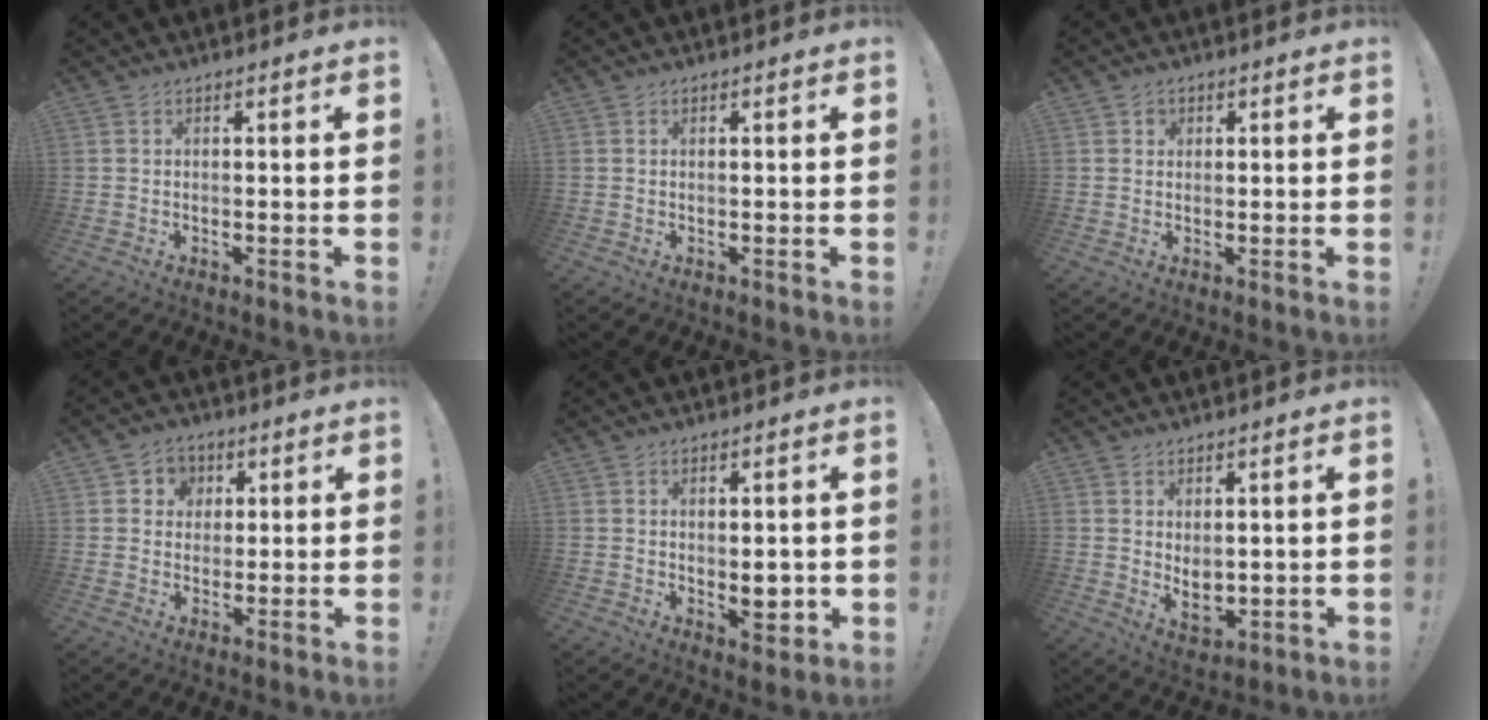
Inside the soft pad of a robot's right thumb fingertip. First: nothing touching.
{"total": 0.0}
{"total": 1.5, "force": [0.6, 1.4, 0.2], "torque": [-0.001, -0.001, 0.010]}
{"total": 5.5, "force": [1.1, 5.3, 1.1], "torque": [-0.018, -0.003, 0.023]}
{"total": 4.9, "force": [0.1, 2.9, 4.0], "torque": [-0.044, -0.002, 0.002]}
{"total": 4.8, "force": [2.0, 2.9, 3.2], "torque": [-0.031, -0.019, 0.038]}